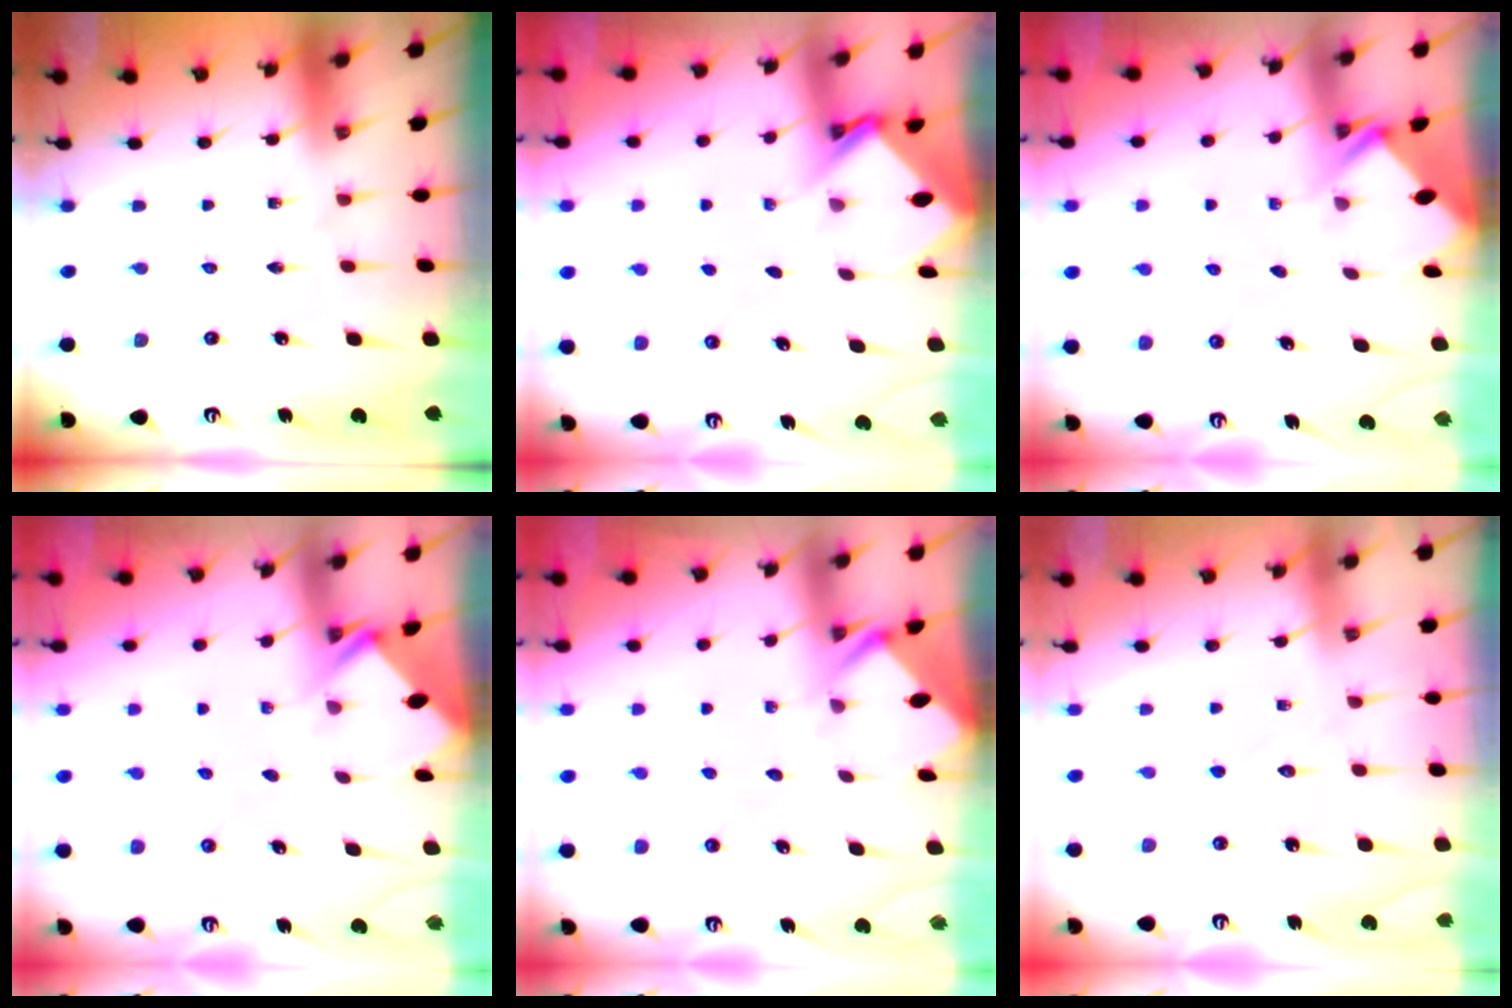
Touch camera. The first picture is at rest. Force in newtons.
{"total": 2.9, "press": 2.9, "slide": 0.2}
{"total": 2.6, "press": 2.6, "slide": 0.2}
{"total": 2.9, "press": 2.9, "slide": 0.2}
{"total": 3.9, "press": 3.9, "slide": 0.3}
{"total": 6.1, "press": 6.1, "slide": 0.6}